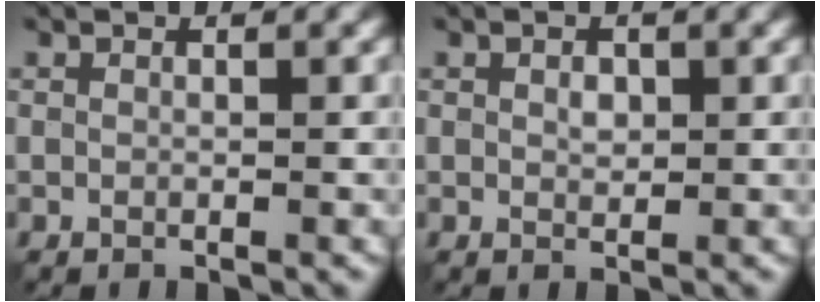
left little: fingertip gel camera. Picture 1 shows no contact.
{"total": 1.1, "force": [0.0, 0.8, 0.8], "torque": [-0.013, -0.001, 0.001]}